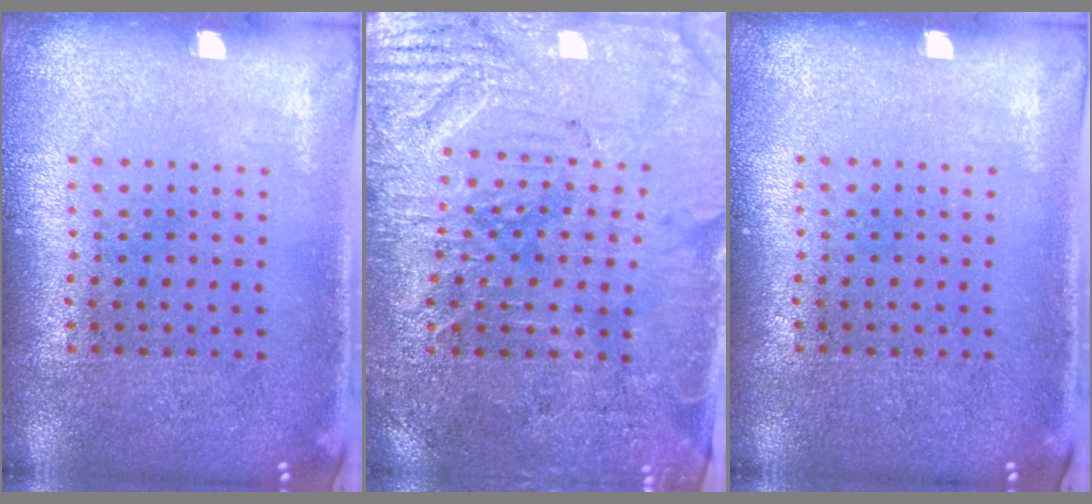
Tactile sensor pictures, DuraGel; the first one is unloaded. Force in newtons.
{"total": 3.4, "press": 3.4, "slide": 0.6}
{"total": 0.0}